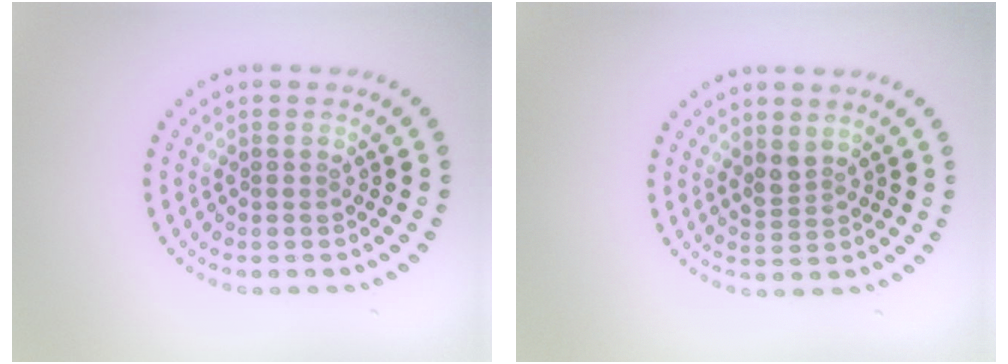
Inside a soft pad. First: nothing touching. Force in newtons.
{"total": 1.3, "press": 1.0, "slide": 0.9}